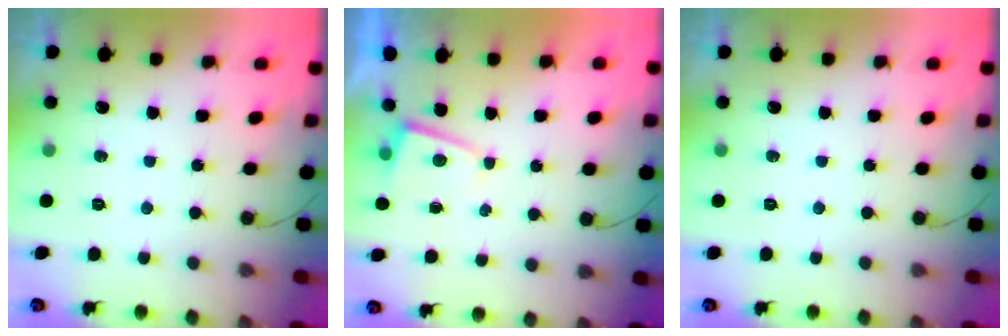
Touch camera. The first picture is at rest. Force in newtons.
{"total": 2.0, "press": 2.0, "slide": 0.3}
{"total": 0.0}